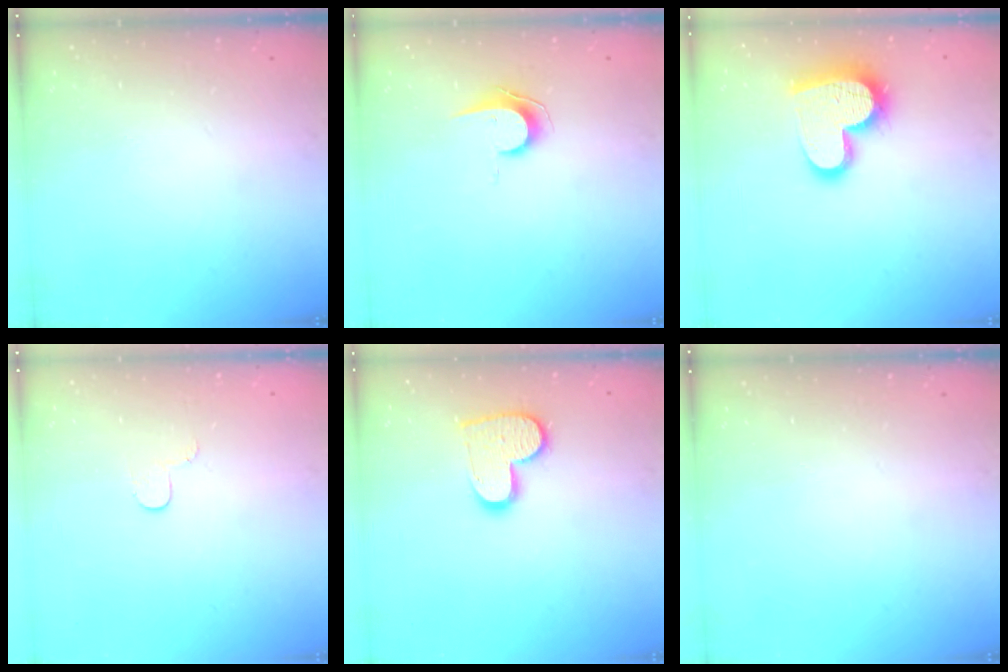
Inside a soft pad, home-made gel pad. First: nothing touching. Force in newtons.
{"total": 7.7, "press": 7.6, "slide": 0.4}
{"total": 16.4, "press": 16.3, "slide": 1.2}
{"total": 3.4, "press": 3.4, "slide": 0.4}
{"total": 13.0, "press": 13.0, "slide": 1.0}
{"total": 0.0}